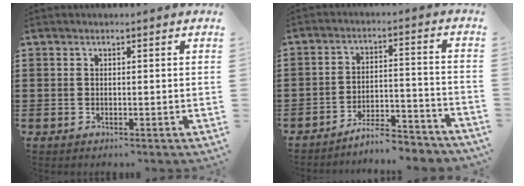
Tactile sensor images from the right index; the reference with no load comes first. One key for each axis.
{"total": 6.3, "fx": -5.9, "fy": 0.6, "fz": 2.0, "tx": -0.037, "ty": 0.007, "tz": -0.114}